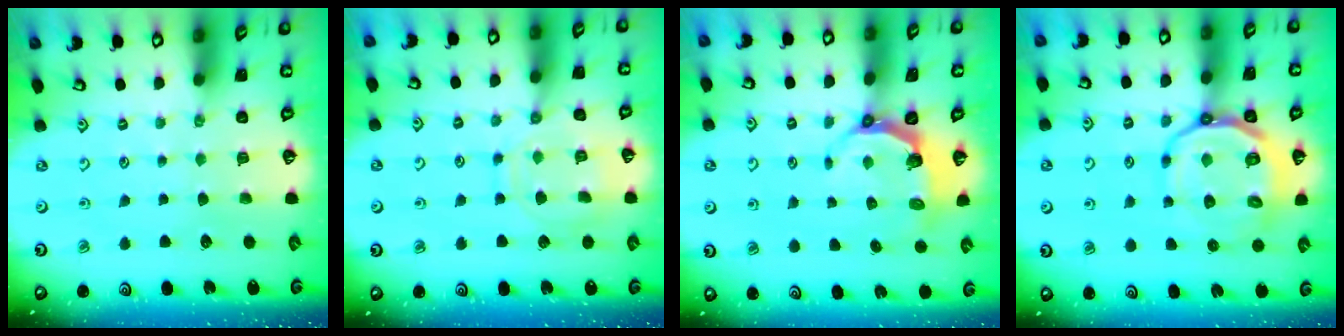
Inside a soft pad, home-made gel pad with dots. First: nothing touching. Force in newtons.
{"total": 12.1, "press": 12.0, "slide": 0.9}
{"total": 4.3, "press": 2.9, "slide": 3.3}
{"total": 14.9, "press": 14.6, "slide": 2.8}